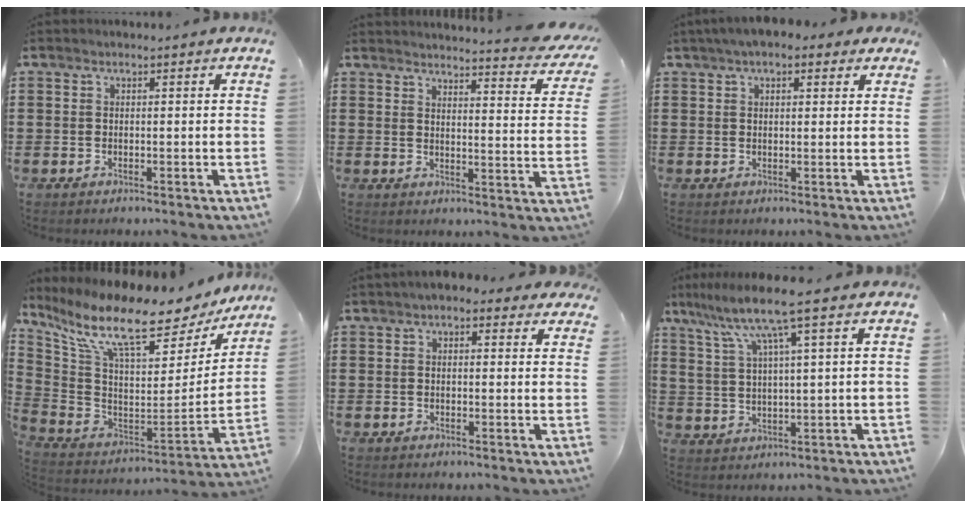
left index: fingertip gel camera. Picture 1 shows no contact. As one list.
[{"total": 3.8, "force": [3.6, -0.5, 1.2], "torque": [-0.027, -0.033, 0.055]}, {"total": 3.4, "force": [2.3, 1.9, 1.6], "torque": [-0.041, 0.006, 0.041]}, {"total": 12.1, "force": [8.1, 3.5, 8.3], "torque": [-0.173, -0.057, 0.133]}, {"total": 2.3, "force": [1.2, 1.7, 0.9], "torque": [-0.018, 0.006, 0.017]}, {"total": 8.4, "force": [5.1, 0.3, 6.7], "torque": [-0.153, -0.016, 0.082]}]